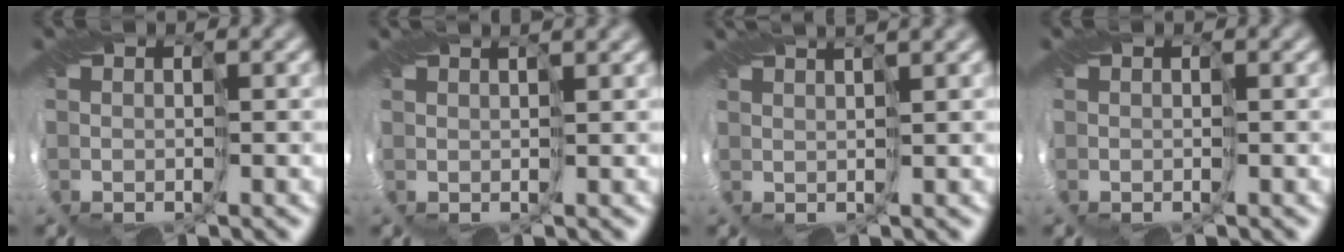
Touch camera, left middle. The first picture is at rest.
{"total": 2.1, "force": [1.7, 0.2, 1.2], "torque": [-0.021, 0.008, 0.016]}
{"total": 3.0, "force": [2.3, 0.2, 1.8], "torque": [-0.034, 0.015, 0.024]}
{"total": 0.0}